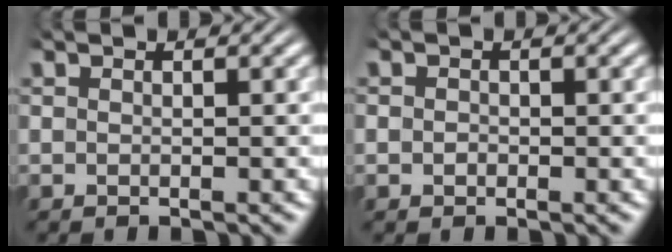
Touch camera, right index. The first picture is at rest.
{"total": 0.8, "force": [-0.3, 0.7, 0.1], "torque": [-0.005, -0.008, -0.002]}